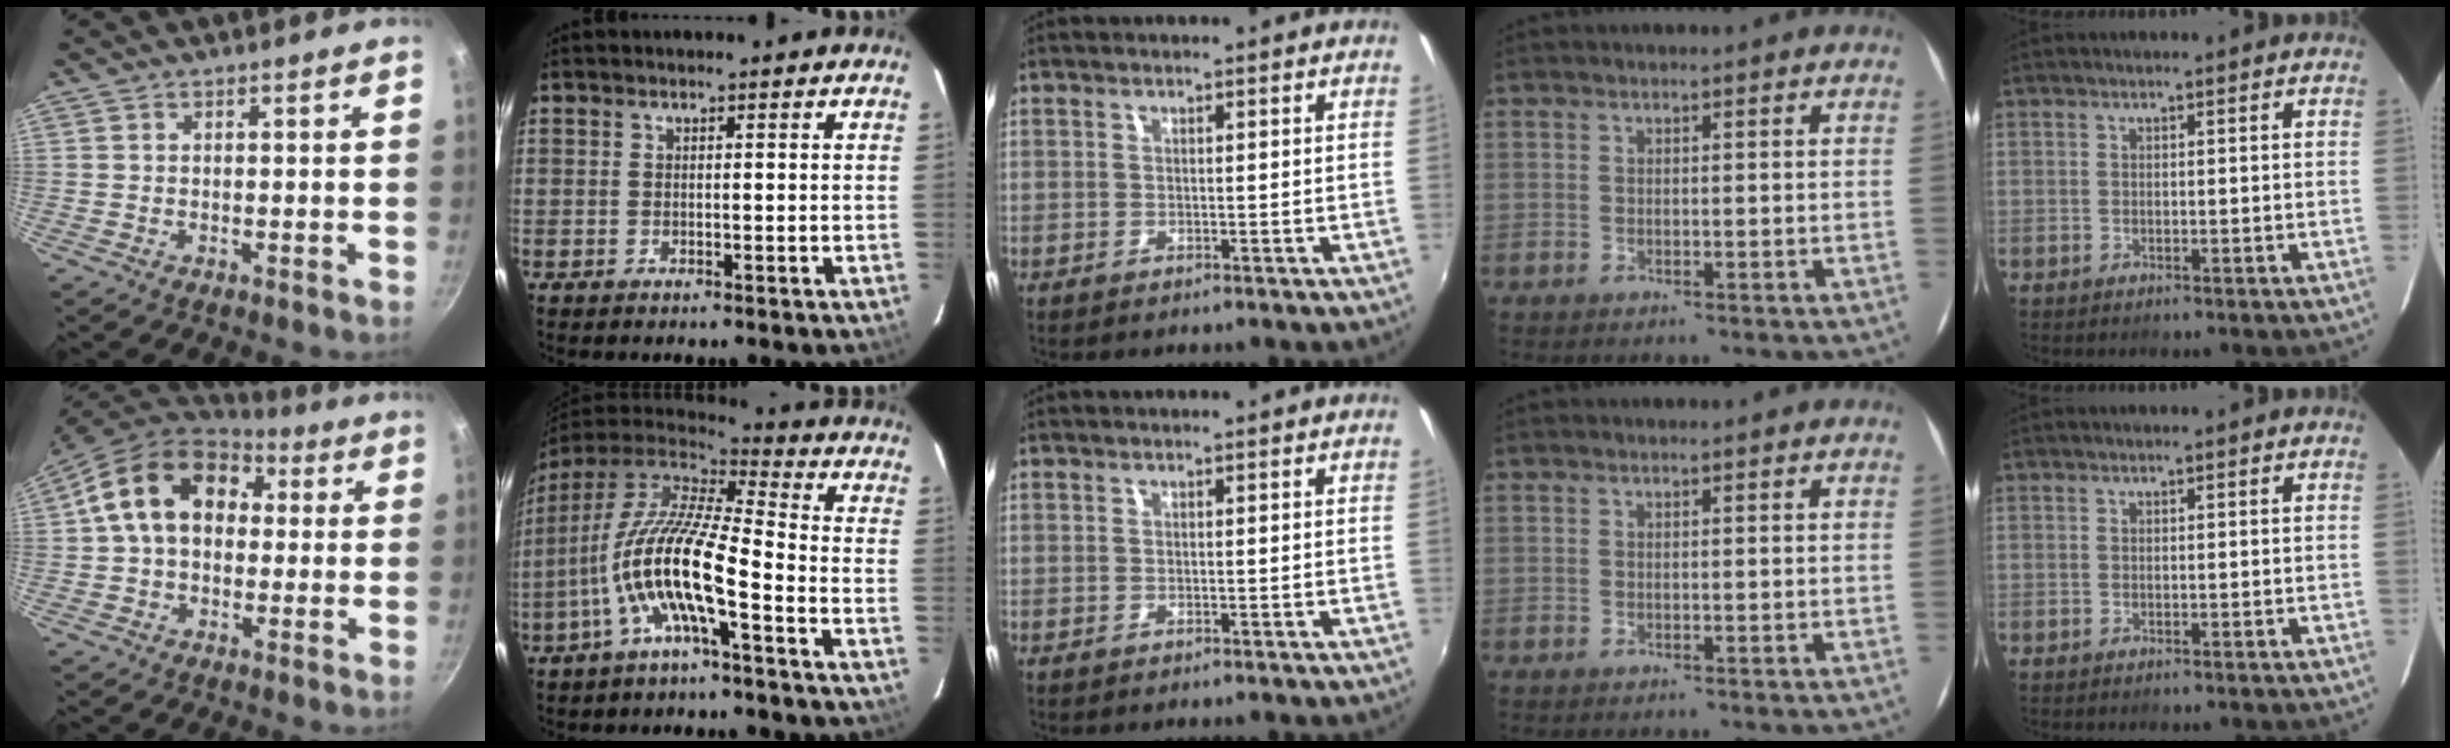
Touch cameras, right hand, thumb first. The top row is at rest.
{"thumb": {"total": 16.3, "force": [3.1, 12.0, 10.7], "torque": [-0.153, 0.030, 0.035]}, "index": {"total": 15.1, "force": [-5.7, 3.0, 13.7], "torque": [-0.254, -0.011, -0.115]}}